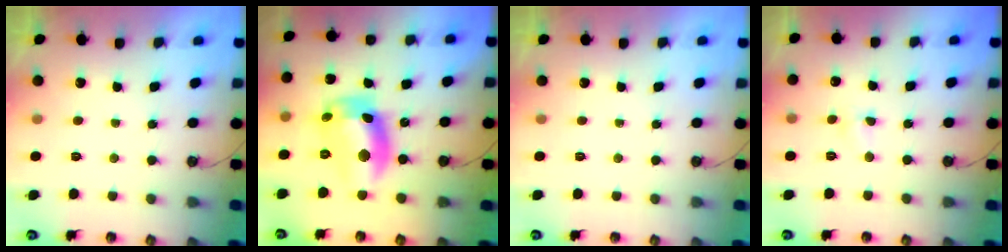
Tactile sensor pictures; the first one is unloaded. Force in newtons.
{"total": 17.3, "press": 16.6, "slide": 4.7}
{"total": 0.0}
{"total": 3.7, "press": 3.6, "slide": 0.6}